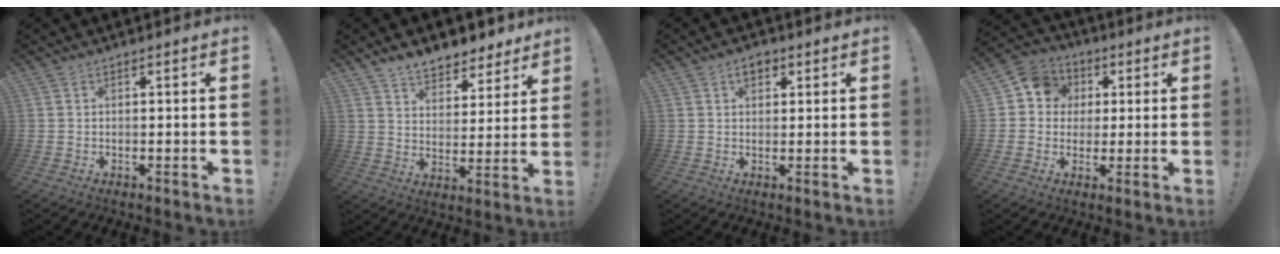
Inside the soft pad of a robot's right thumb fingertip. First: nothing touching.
{"total": 8.8, "force": [7.4, 3.9, 2.5], "torque": [-0.040, -0.056, 0.139]}
{"total": 3.6, "force": [1.9, 2.3, 2.0], "torque": [-0.025, -0.002, 0.031]}
{"total": 9.8, "force": [1.7, 9.0, 3.3], "torque": [-0.043, 0.005, 0.037]}